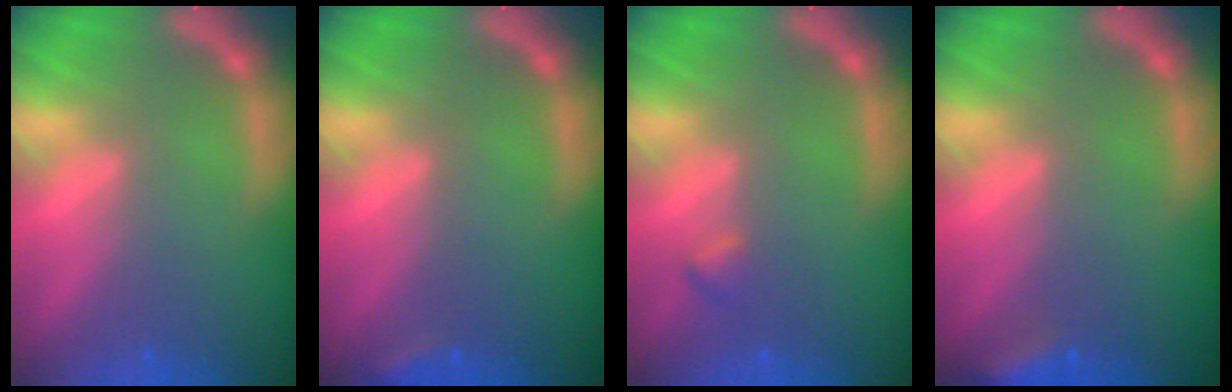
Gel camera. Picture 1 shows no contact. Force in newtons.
{"total": 1.4}
{"total": 0.9}
{"total": 2.9}